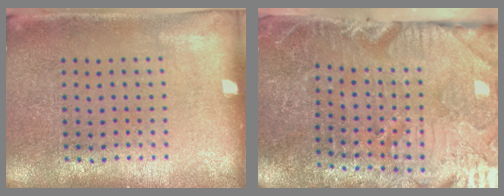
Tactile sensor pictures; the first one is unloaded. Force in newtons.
{"total": 4.1, "press": 4.1, "slide": 0.8}